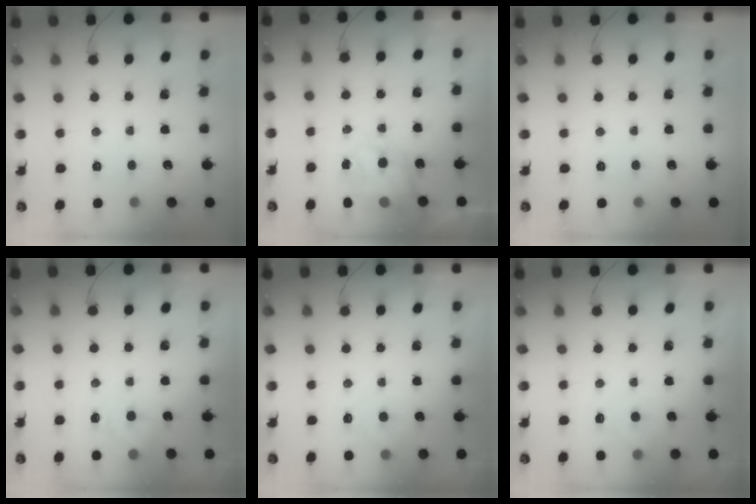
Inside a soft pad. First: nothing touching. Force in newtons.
{"total": 8.2, "press": 8.1, "slide": 0.9}
{"total": 0.0}
{"total": 4.7, "press": 4.6, "slide": 1.2}
{"total": 2.0, "press": 1.6, "slide": 1.2}
{"total": 2.0, "press": 1.6, "slide": 1.2}